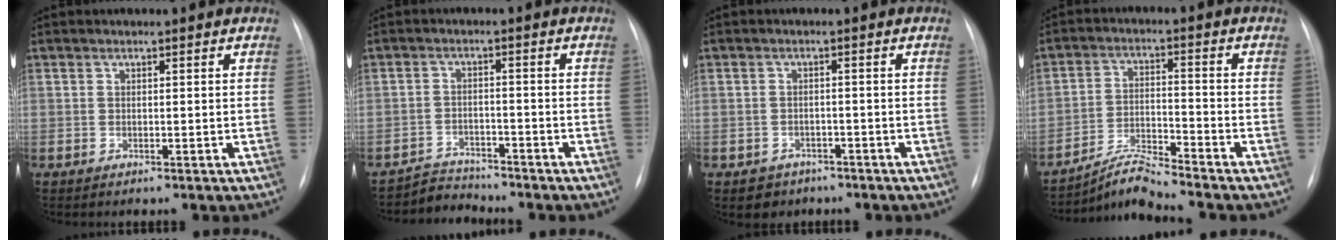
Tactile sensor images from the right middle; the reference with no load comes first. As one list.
[{"total": 4.0, "force": [-3.8, 0.6, -1.3], "torque": [0.020, -0.005, -0.062]}, {"total": 3.3, "force": [-2.1, 2.6, 0.2], "torque": [-0.008, 0.008, -0.024]}, {"total": 6.0, "force": [-5.8, -1.3, 1.2], "torque": [-0.037, -0.011, -0.105]}]